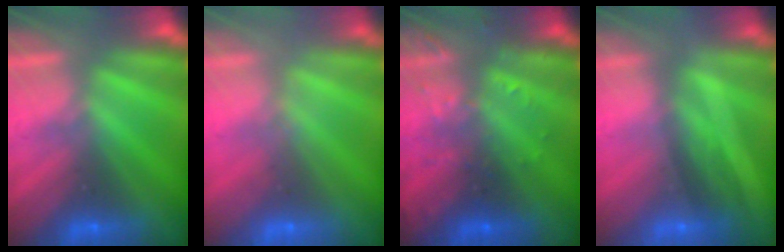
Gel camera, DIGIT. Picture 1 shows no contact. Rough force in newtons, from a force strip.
{"total": 1.6}
{"total": 3.0}
{"total": 2.0}